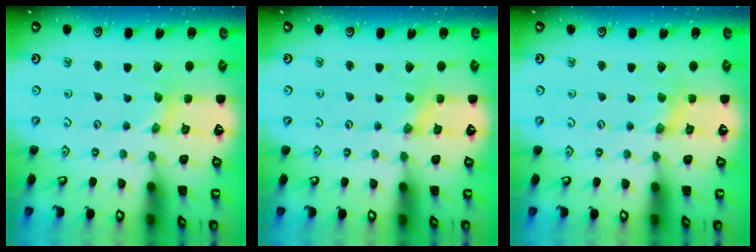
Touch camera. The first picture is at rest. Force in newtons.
{"total": 1.0, "press": 1.0, "slide": 0.2}
{"total": 1.4, "press": 1.3, "slide": 0.2}